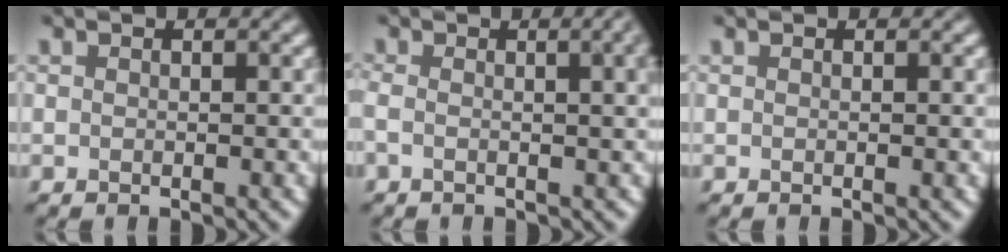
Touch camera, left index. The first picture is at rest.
{"total": 7.2, "force": [1.0, 3.4, 6.2], "torque": [-0.032, 0.038, -0.023]}
{"total": 0.7, "force": [0.0, 0.2, 0.7], "torque": [-0.004, 0.001, -0.002]}